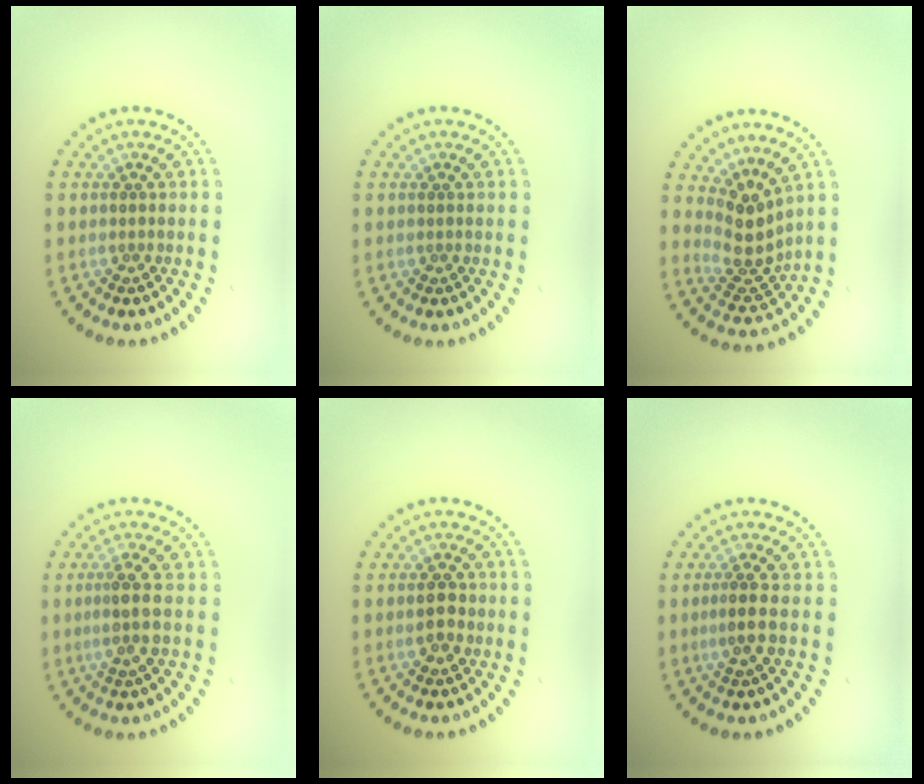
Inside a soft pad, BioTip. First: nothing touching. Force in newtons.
{"total": 0.0}
{"total": 3.5, "press": 2.7, "slide": 2.2}
{"total": 2.4, "press": 2.0, "slide": 1.4}
{"total": 1.9, "press": 1.9, "slide": 0.2}
{"total": 1.8, "press": 1.5, "slide": 0.9}